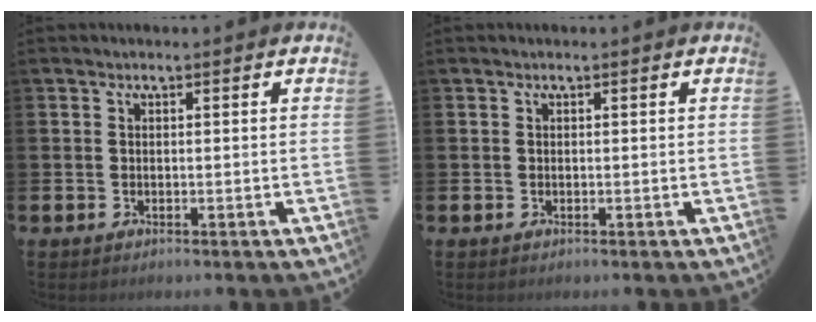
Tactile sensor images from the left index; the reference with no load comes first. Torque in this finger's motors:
{"motor_torque": [0.03, 0.00, 0.02, 0.01]}